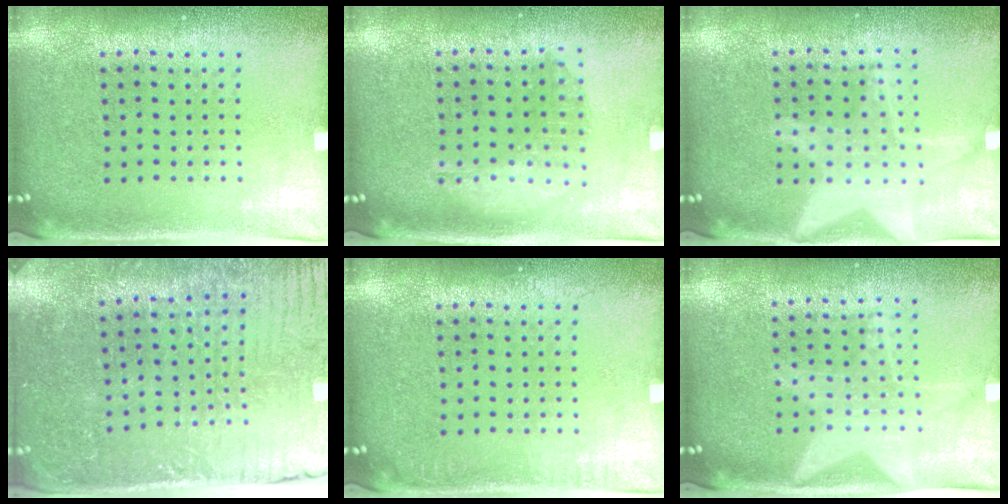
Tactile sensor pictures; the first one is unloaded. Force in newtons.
{"total": 1.5, "press": 1.5, "slide": 0.5}
{"total": 3.1, "press": 3.1, "slide": 0.3}
{"total": 4.0, "press": 4.0, "slide": 0.3}
{"total": 0.7, "press": 0.7, "slide": 0.1}
{"total": 1.4, "press": 1.4, "slide": 0.2}